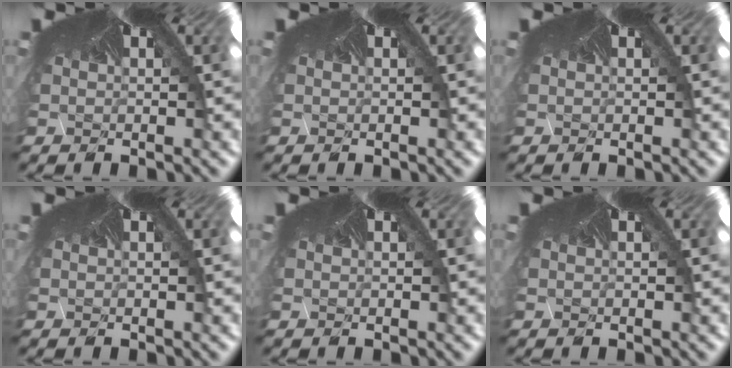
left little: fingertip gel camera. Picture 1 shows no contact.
{"total": 0.0}
{"total": 0.0}
{"total": 0.0}
{"total": 0.0}
{"total": 0.0}